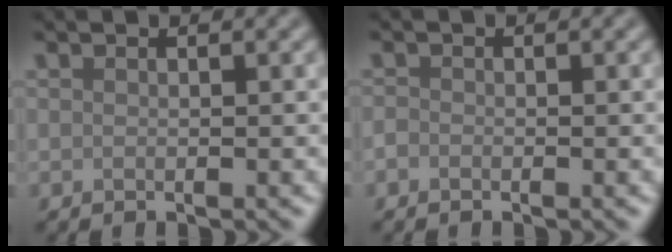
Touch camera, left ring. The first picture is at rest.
{"total": 0.6, "force": [-0.4, 0.4, 0.2], "torque": [-0.002, -0.003, -0.009]}